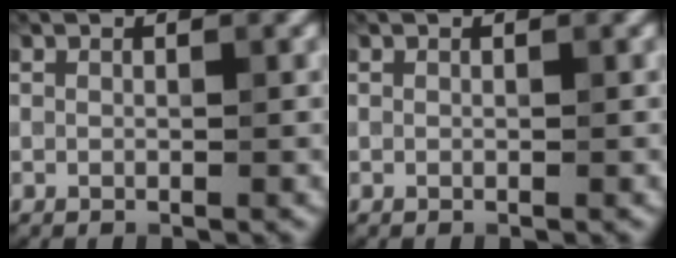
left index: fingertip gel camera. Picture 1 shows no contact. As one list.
[{"total": 0.0}]